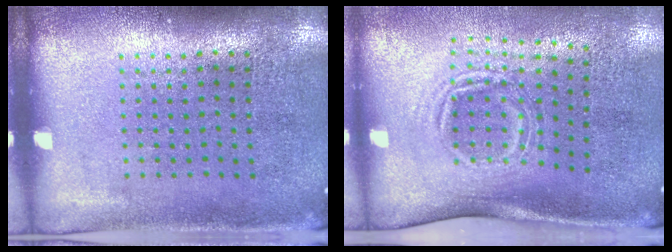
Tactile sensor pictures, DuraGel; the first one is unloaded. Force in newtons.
{"total": 1.7, "press": 1.2, "slide": 1.2}